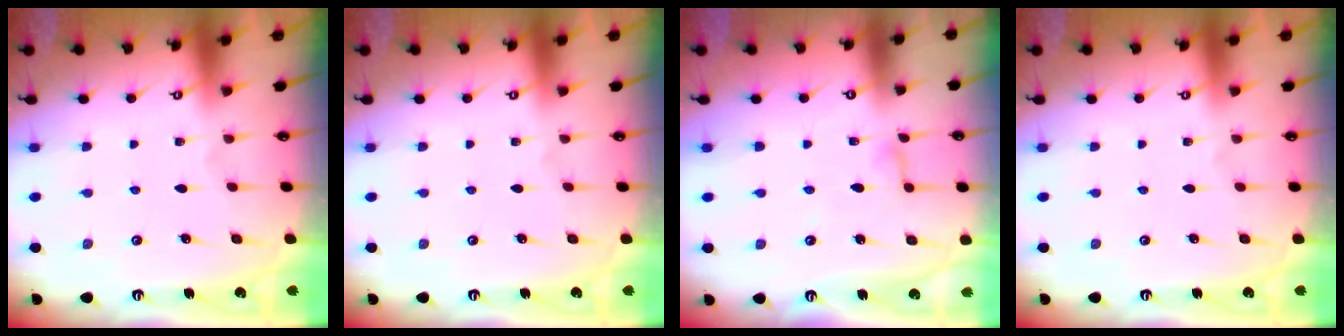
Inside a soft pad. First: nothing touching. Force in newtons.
{"total": 0.0}
{"total": 3.6, "press": 3.6, "slide": 0.4}
{"total": 0.0}